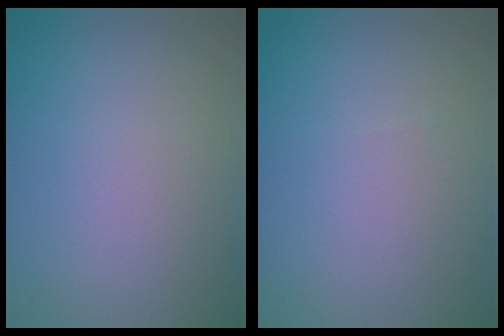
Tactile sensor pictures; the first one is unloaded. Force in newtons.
{"total": 0.0}